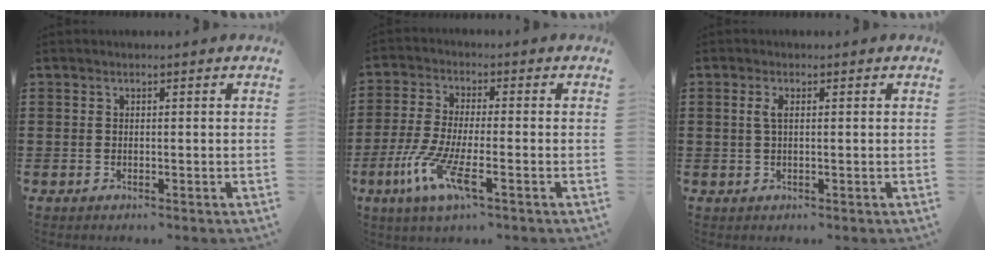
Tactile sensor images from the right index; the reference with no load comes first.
{"total": 8.1, "force": [-3.9, 1.9, 6.8], "torque": [-0.159, -0.014, -0.075]}
{"total": 1.7, "force": [0.3, 0.5, 1.6], "torque": [-0.033, 0.003, 0.004]}